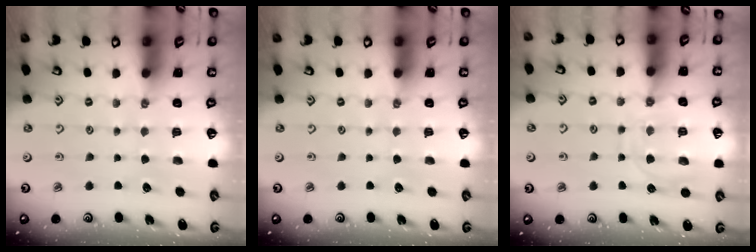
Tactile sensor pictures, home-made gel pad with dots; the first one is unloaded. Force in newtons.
{"total": 0.0}
{"total": 12.2, "press": 12.1, "slide": 1.1}